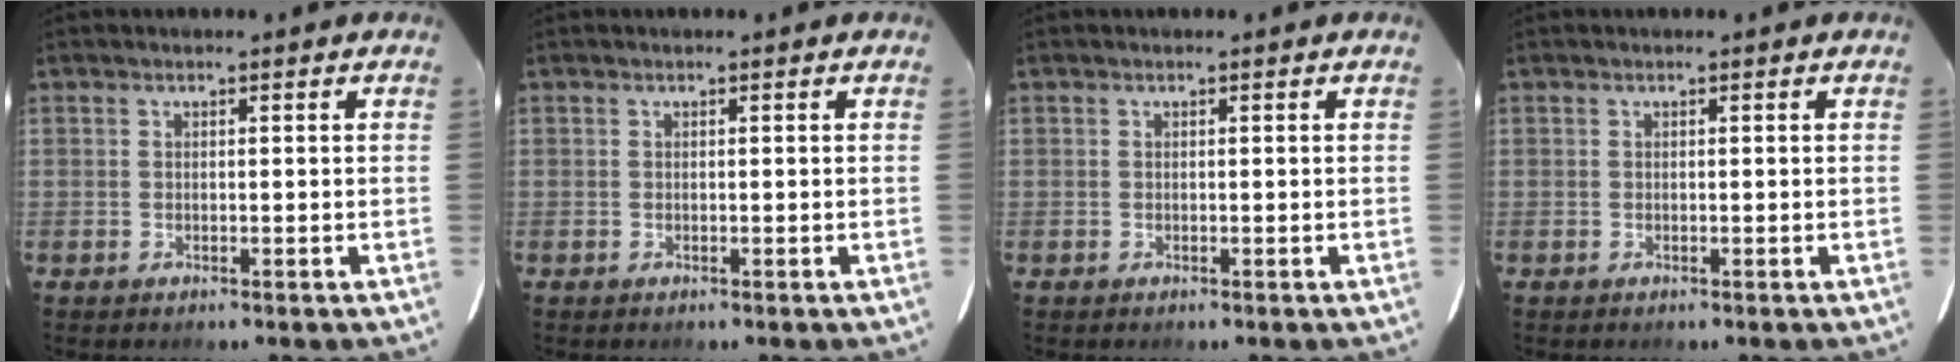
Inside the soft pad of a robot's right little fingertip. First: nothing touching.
{"total": 0.0}
{"total": 0.0}
{"total": 0.0}